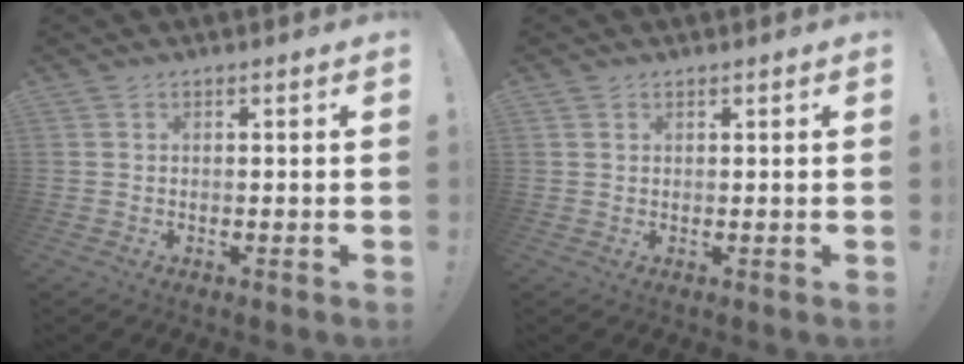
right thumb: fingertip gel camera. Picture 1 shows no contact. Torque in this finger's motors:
{"motor_torque": [0.00, -0.08, 0.14, -0.15, 0.03]}